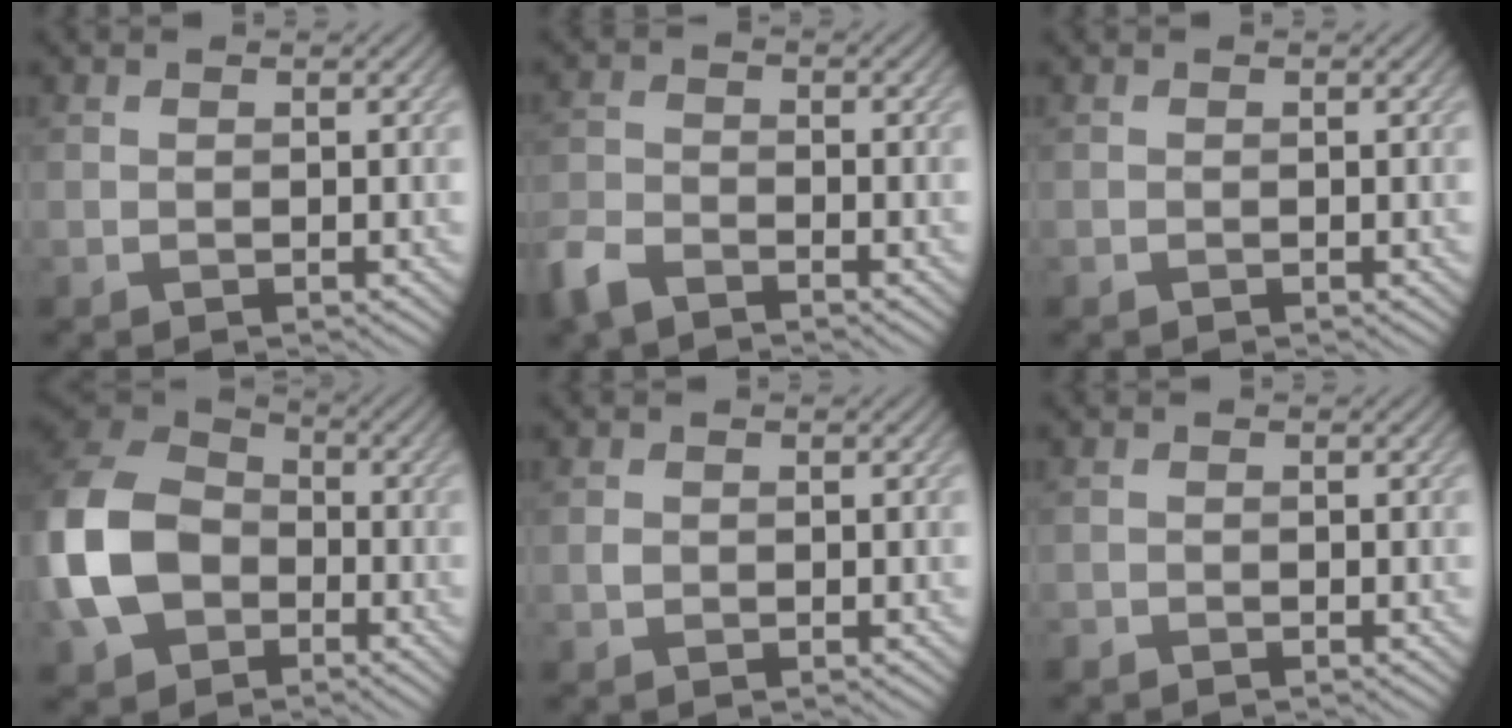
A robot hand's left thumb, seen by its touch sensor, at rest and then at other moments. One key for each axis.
{"total": 4.9, "fx": -3.9, "fy": 2.0, "fz": 2.3, "tx": -0.056, "ty": -0.009, "tz": -0.092}
{"total": 0.0}
{"total": 14.7, "fx": -3.4, "fy": 11.0, "fz": 9.1, "tx": -0.250, "ty": -0.022, "tz": -0.076}
{"total": 0.7, "fx": -0.1, "fy": 0.6, "fz": 0.4, "tx": -0.007, "ty": -0.004, "tz": -0.003}
{"total": 0.7, "fx": -0.7, "fy": 0.2, "fz": 0.0, "tx": -0.001, "ty": -0.004, "tz": -0.014}